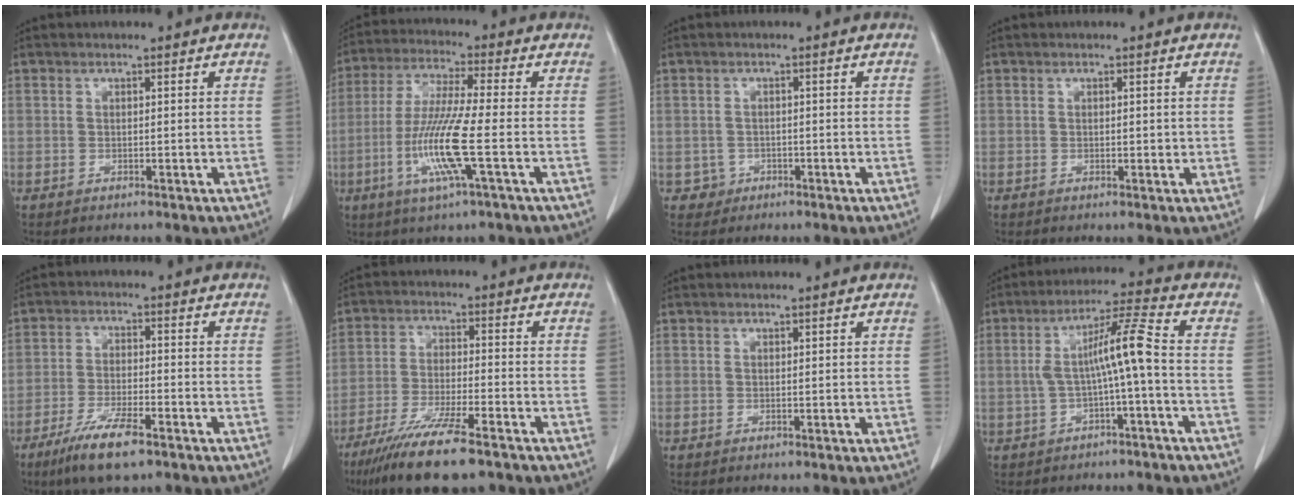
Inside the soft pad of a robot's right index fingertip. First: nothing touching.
{"total": 11.4, "force": [-3.1, -0.3, 10.9], "torque": [-0.226, -0.015, -0.068]}
{"total": 2.1, "force": [-0.7, 1.9, -0.3], "torque": [0.015, 0.012, -0.010]}
{"total": 0.9, "force": [0.1, 0.4, 0.8], "torque": [-0.013, -0.001, 0.003]}
{"total": 8.2, "force": [-5.4, 1.3, 6.0], "torque": [-0.119, -0.016, -0.094]}
{"total": 12.6, "force": [-9.2, 1.5, 8.6], "torque": [-0.156, -0.033, -0.157]}
{"total": 0.0}
{"total": 7.6, "force": [-0.9, -0.4, 7.5], "torque": [-0.136, 0.026, -0.014]}